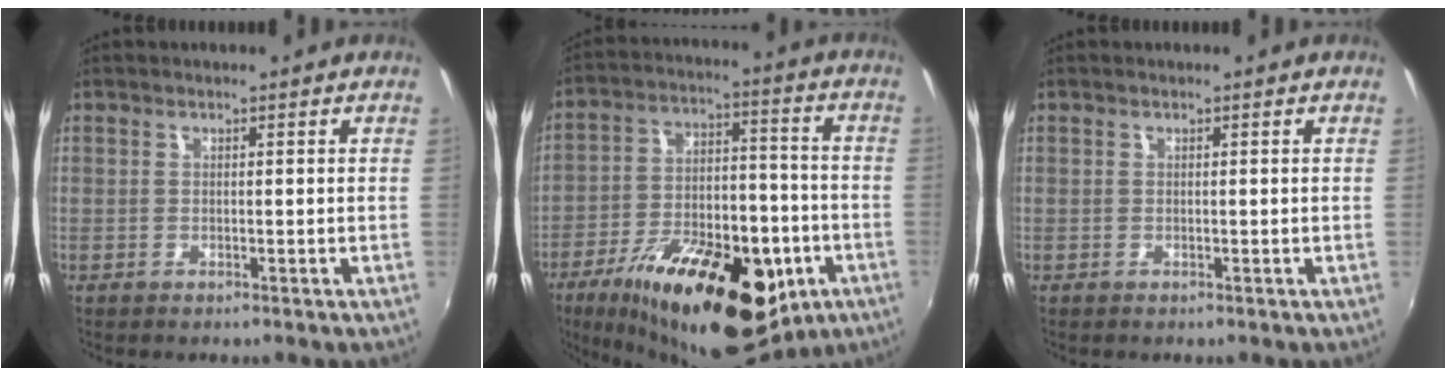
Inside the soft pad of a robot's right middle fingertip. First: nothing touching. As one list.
[{"total": 28.2, "force": [-14.7, 13.2, 20.1], "torque": [-0.350, -0.016, -0.206]}, {"total": 0.0}]